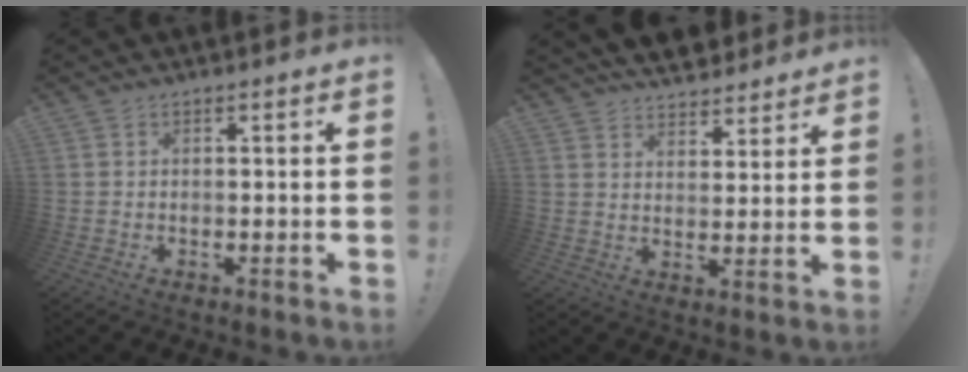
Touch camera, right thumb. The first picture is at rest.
{"total": 6.6, "force": [5.9, 2.8, 1.0], "torque": [-0.011, -0.047, 0.109]}